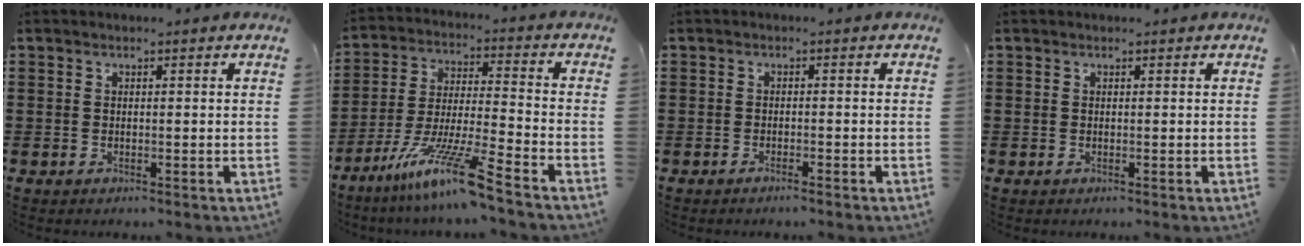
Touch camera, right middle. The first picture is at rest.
{"total": 11.8, "force": [-8.7, 0.1, 8.0], "torque": [-0.158, 0.001, -0.170]}
{"total": 0.8, "force": [-0.7, 0.0, 0.4], "torque": [-0.009, -0.002, -0.014]}
{"total": 0.8, "force": [-0.7, 0.3, 0.2], "torque": [-0.006, -0.001, -0.013]}